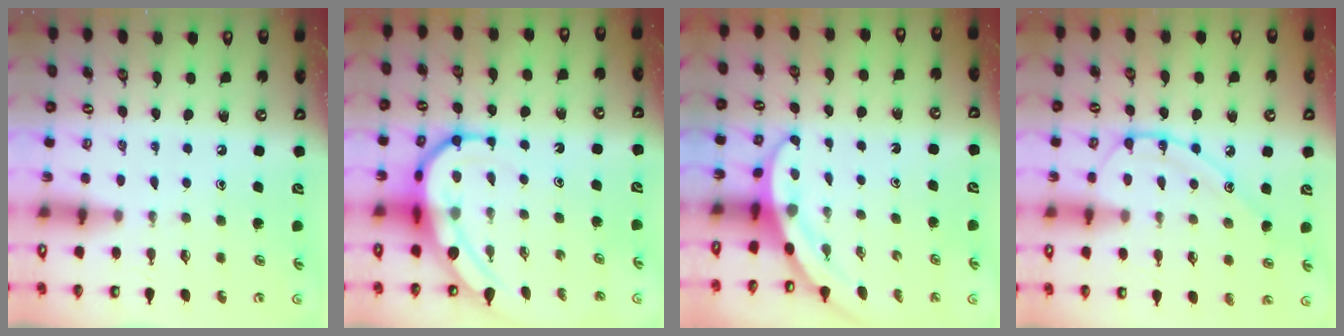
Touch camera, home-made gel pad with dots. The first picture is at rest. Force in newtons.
{"total": 11.1, "press": 11.0, "slide": 1.2}
{"total": 3.2, "press": 3.2, "slide": 0.1}
{"total": 9.9, "press": 9.9, "slide": 0.2}